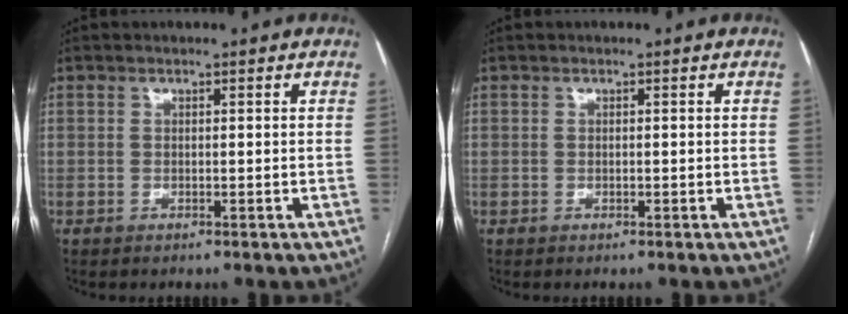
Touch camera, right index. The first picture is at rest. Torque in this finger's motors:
{"motor_torque": [-0.17, 0.10, -0.04, 0.00]}